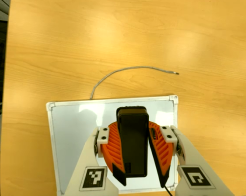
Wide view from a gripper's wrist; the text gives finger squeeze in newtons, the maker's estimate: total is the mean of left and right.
{"total": 12.5, "left": 10.5, "right": 14.5}